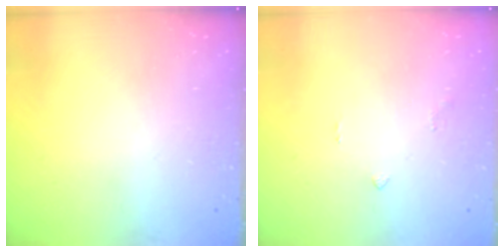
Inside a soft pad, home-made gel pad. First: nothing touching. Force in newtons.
{"total": 1.6, "press": 1.5, "slide": 0.6}